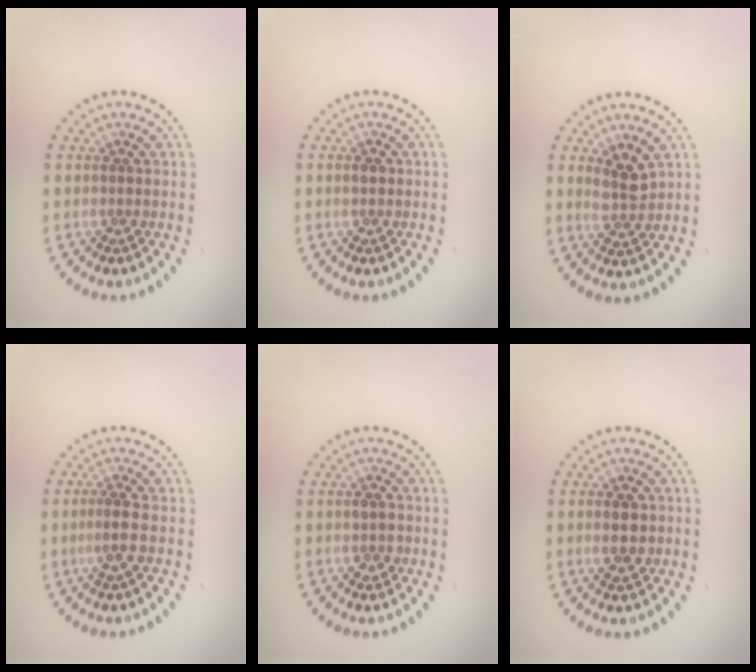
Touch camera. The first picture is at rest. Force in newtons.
{"total": 1.2, "press": 1.2, "slide": 0.1}
{"total": 2.5, "press": 2.3, "slide": 1.0}
{"total": 1.8, "press": 1.6, "slide": 0.9}
{"total": 1.5, "press": 1.4, "slide": 0.4}
{"total": 2.3, "press": 2.3, "slide": 0.2}